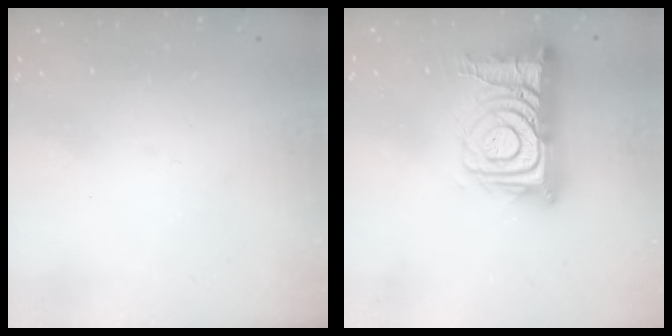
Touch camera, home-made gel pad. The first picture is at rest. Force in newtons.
{"total": 17.6, "press": 17.5, "slide": 1.6}